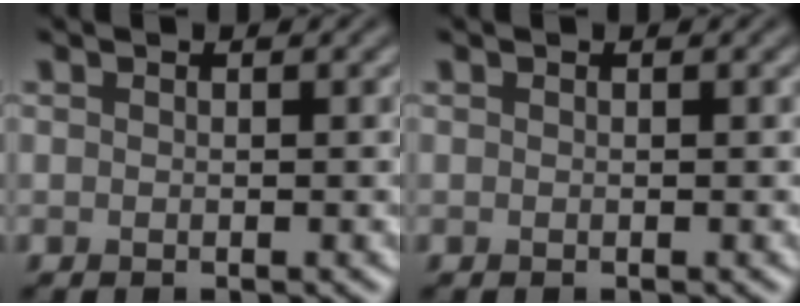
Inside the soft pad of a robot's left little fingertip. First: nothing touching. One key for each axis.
{"total": 0.0}